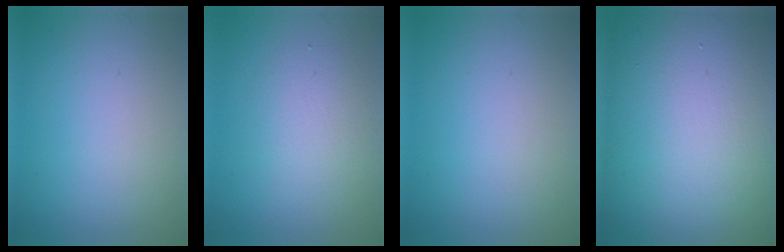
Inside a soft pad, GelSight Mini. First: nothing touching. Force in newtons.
{"total": 2.9, "press": 2.9, "slide": 0.1}
{"total": 0.0}
{"total": 23.4, "press": 23.3, "slide": 1.2}